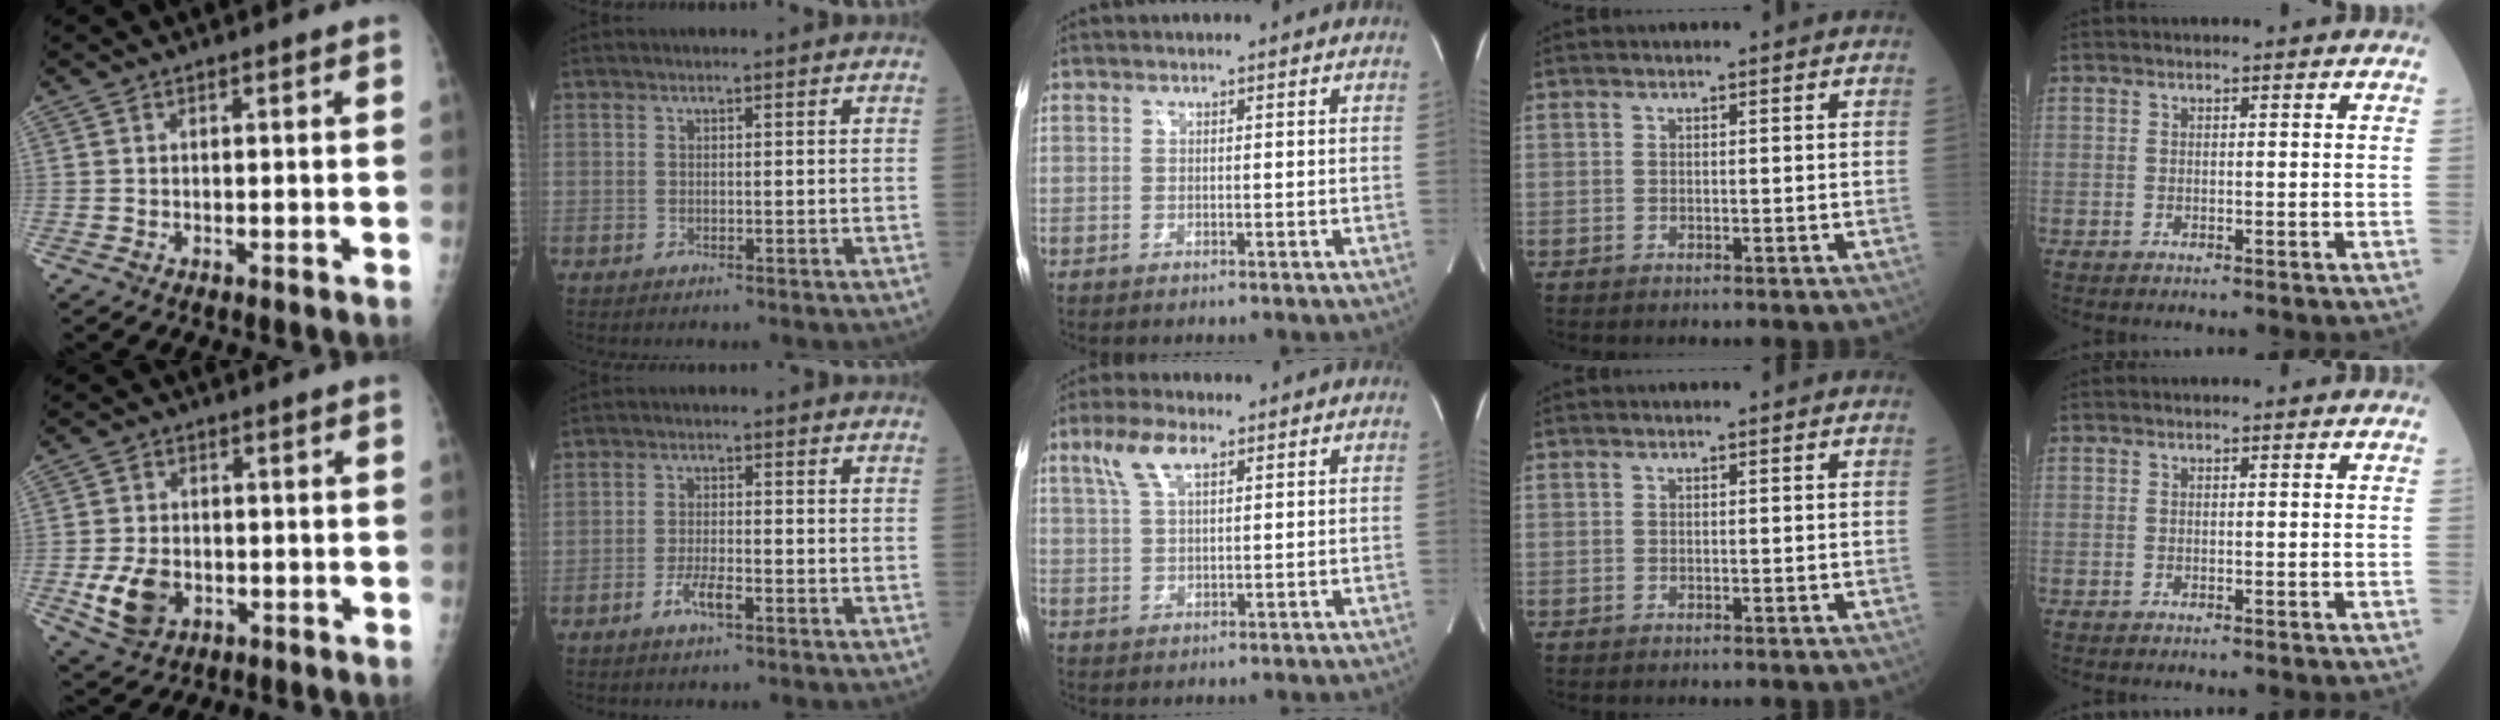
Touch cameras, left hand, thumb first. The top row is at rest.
{"thumb": {"total": 7.7, "force": [-1.9, 5.6, 4.9], "torque": [-0.083, 0.001, -0.028]}, "index": {"total": 3.5, "force": [-2.1, 0.7, 2.8], "torque": [-0.057, 0.000, -0.040]}, "middle": {"total": 5.7, "force": [3.2, 1.8, 4.4], "torque": [-0.100, 0.017, 0.066]}}